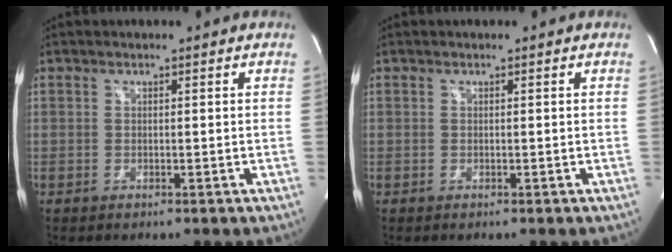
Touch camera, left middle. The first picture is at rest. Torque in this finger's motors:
{"motor_torque": [-0.03, -0.29, -0.10, 0.00]}